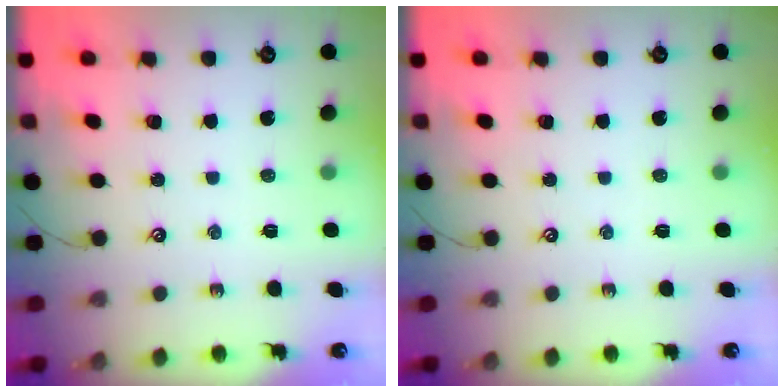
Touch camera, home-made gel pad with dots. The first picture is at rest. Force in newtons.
{"total": 0.0}